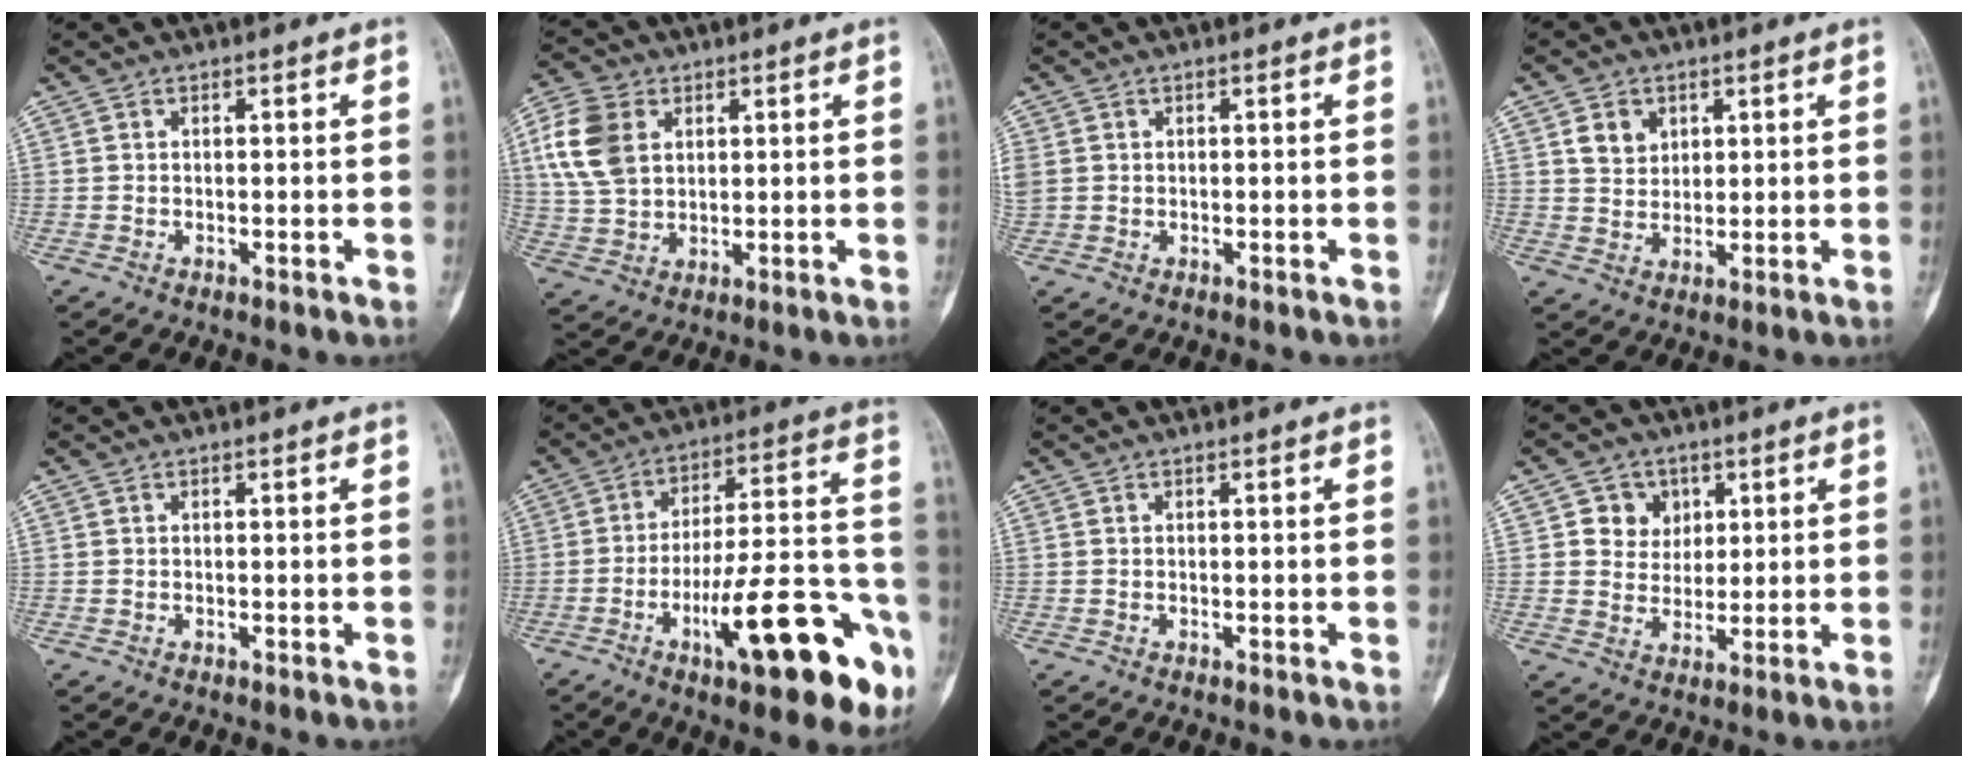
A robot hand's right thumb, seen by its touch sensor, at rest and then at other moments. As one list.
[{"total": 10.8, "force": [3.2, 7.8, 6.8], "torque": [-0.128, 0.001, 0.062]}, {"total": 2.9, "force": [0.4, 2.5, 1.5], "torque": [-0.045, 0.011, 0.013]}, {"total": 5.1, "force": [2.2, 4.1, 2.2], "torque": [-0.018, -0.014, 0.043]}, {"total": 0.0}, {"total": 24.1, "force": [-10.5, 6.9, 20.5], "torque": [-0.259, 0.062, -0.149]}, {"total": 0.0}, {"total": 6.3, "force": [2.2, 5.7, 1.6], "torque": [0.008, -0.003, 0.036]}]